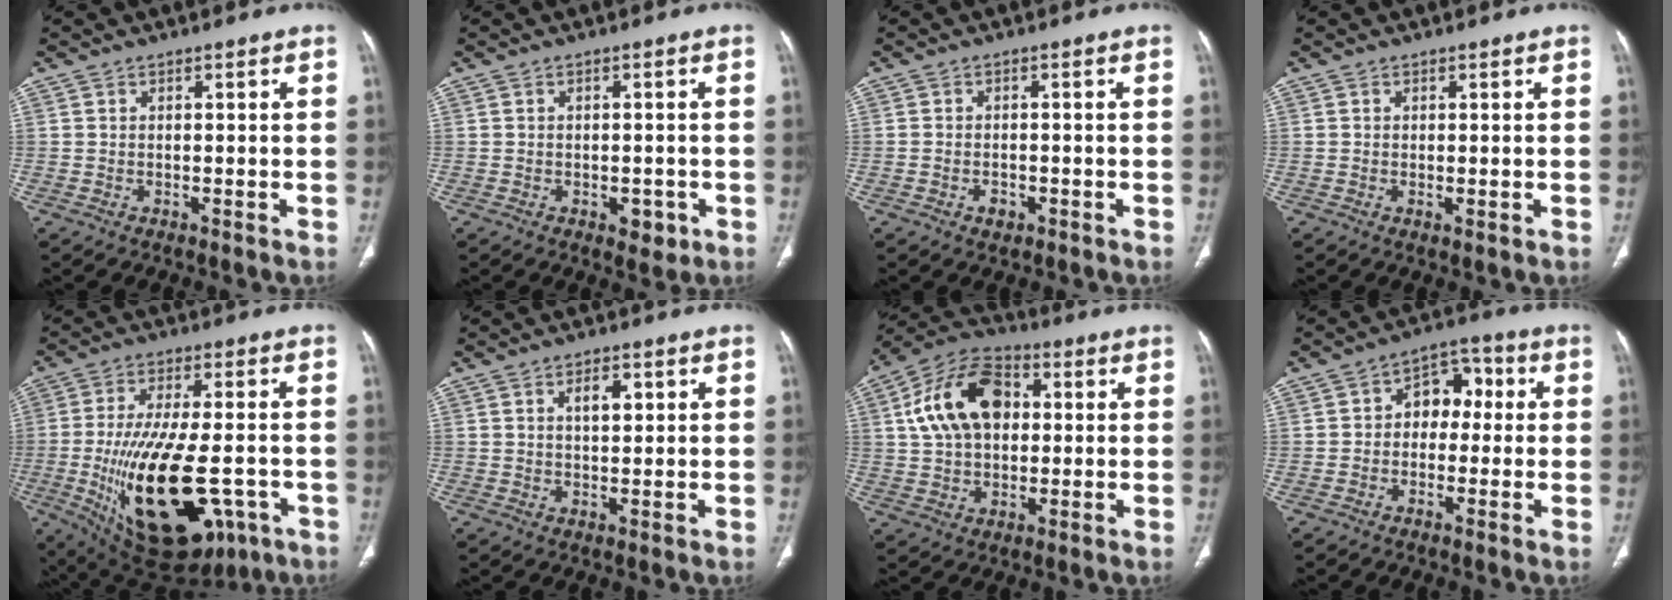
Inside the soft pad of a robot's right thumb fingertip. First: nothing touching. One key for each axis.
{"total": 3.2, "fx": -1.2, "fy": 2.0, "fz": 2.2, "tx": -0.014, "ty": 0.002, "tz": -0.009}
{"total": 2.0, "fx": -1.0, "fy": 1.4, "fz": 1.0, "tx": -0.013, "ty": 0.005, "tz": -0.011}
{"total": 0.9, "fx": -0.1, "fy": 0.3, "fz": 0.8, "tx": -0.020, "ty": -0.005, "tz": 0.000}
{"total": 24.8, "fx": -7.0, "fy": 11.4, "fz": 20.8, "tx": -0.377, "ty": -0.014, "tz": -0.085}
{"total": 3.9, "fx": 1.4, "fy": 2.0, "fz": 3.1, "tx": -0.042, "ty": -0.003, "tz": 0.022}
{"total": 16.0, "fx": 3.1, "fy": 10.7, "fz": 11.5, "tx": -0.187, "ty": 0.019, "tz": 0.046}
{"total": 7.8, "fx": 0.3, "fy": 5.7, "fz": 5.3, "tx": -0.040, "ty": 0.032, "tz": -0.008}